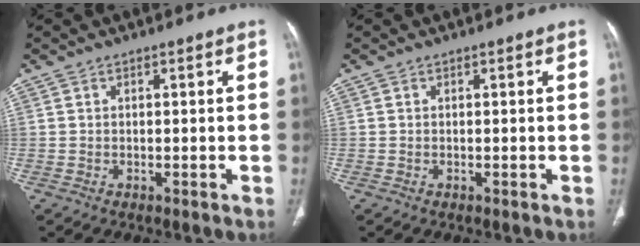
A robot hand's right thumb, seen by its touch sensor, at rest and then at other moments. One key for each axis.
{"total": 0.0}